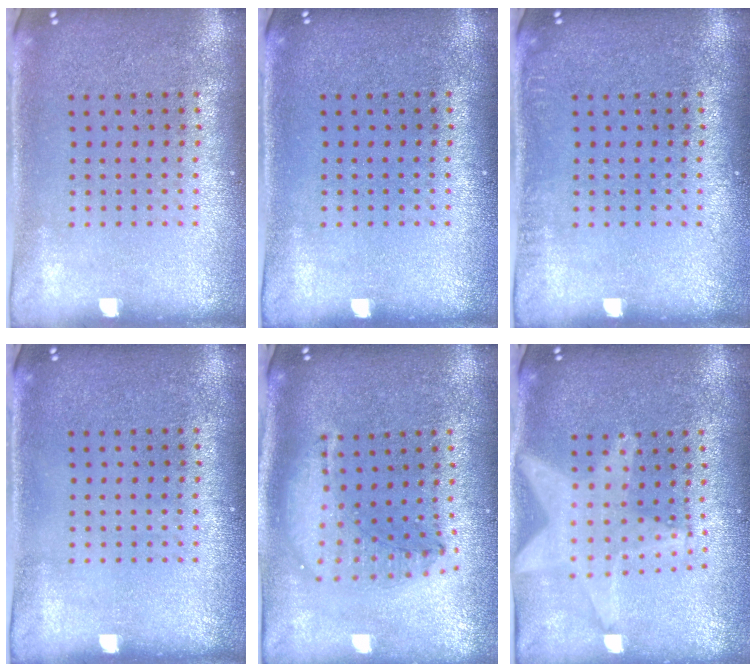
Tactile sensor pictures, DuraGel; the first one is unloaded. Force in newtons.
{"total": 0.0}
{"total": 0.5, "press": 0.5, "slide": 0.0}
{"total": 0.0}
{"total": 1.5, "press": 1.3, "slide": 0.7}
{"total": 2.2, "press": 1.8, "slide": 1.2}